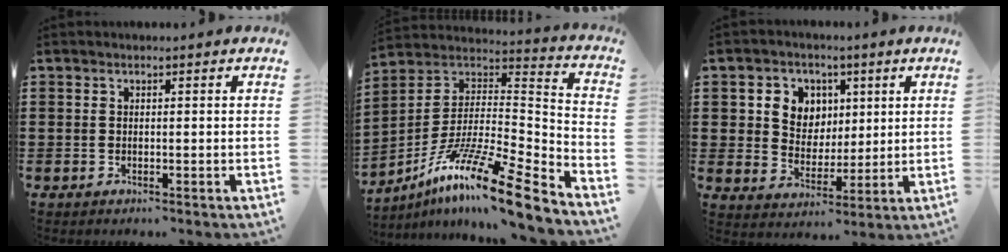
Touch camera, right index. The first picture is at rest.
{"total": 14.7, "force": [-10.1, 1.6, 10.5], "torque": [-0.196, 0.011, -0.187]}
{"total": 6.4, "force": [2.0, 5.9, 1.5], "torque": [-0.045, 0.012, 0.032]}